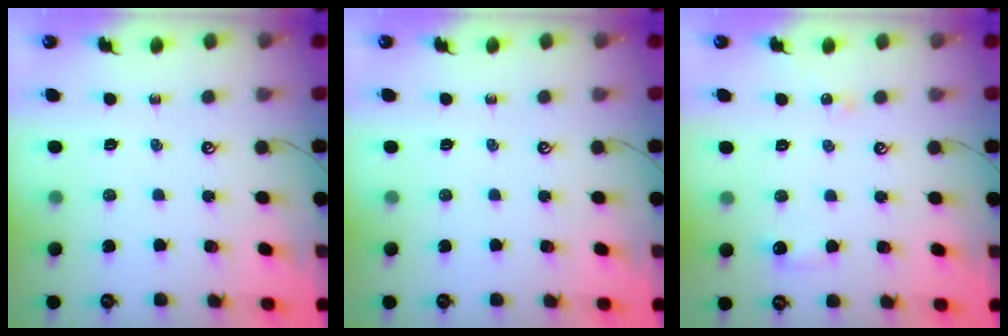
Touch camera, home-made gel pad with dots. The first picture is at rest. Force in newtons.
{"total": 0.0}
{"total": 3.4, "press": 3.4, "slide": 0.6}